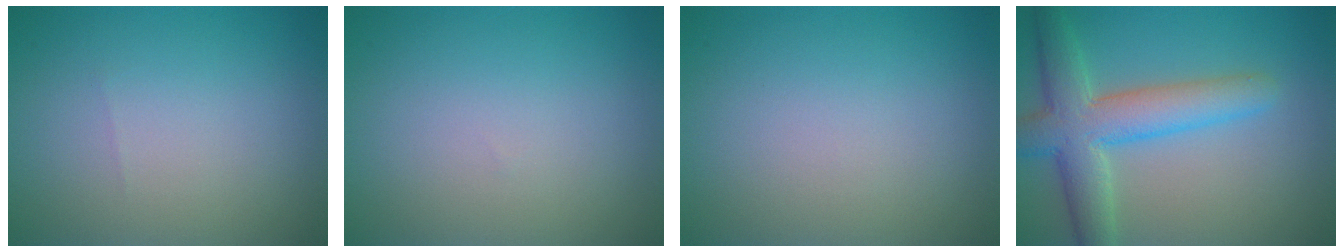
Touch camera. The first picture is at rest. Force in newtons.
{"total": 0.0}
{"total": 0.0}
{"total": 6.5, "press": 6.5, "slide": 0.2}